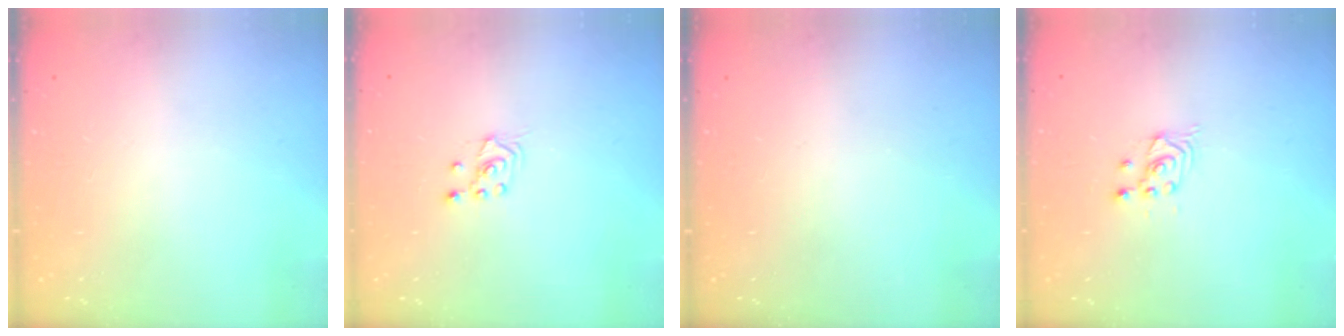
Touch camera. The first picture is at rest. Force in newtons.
{"total": 2.6, "press": 2.4, "slide": 0.8}
{"total": 0.0}
{"total": 2.6, "press": 2.6, "slide": 0.1}